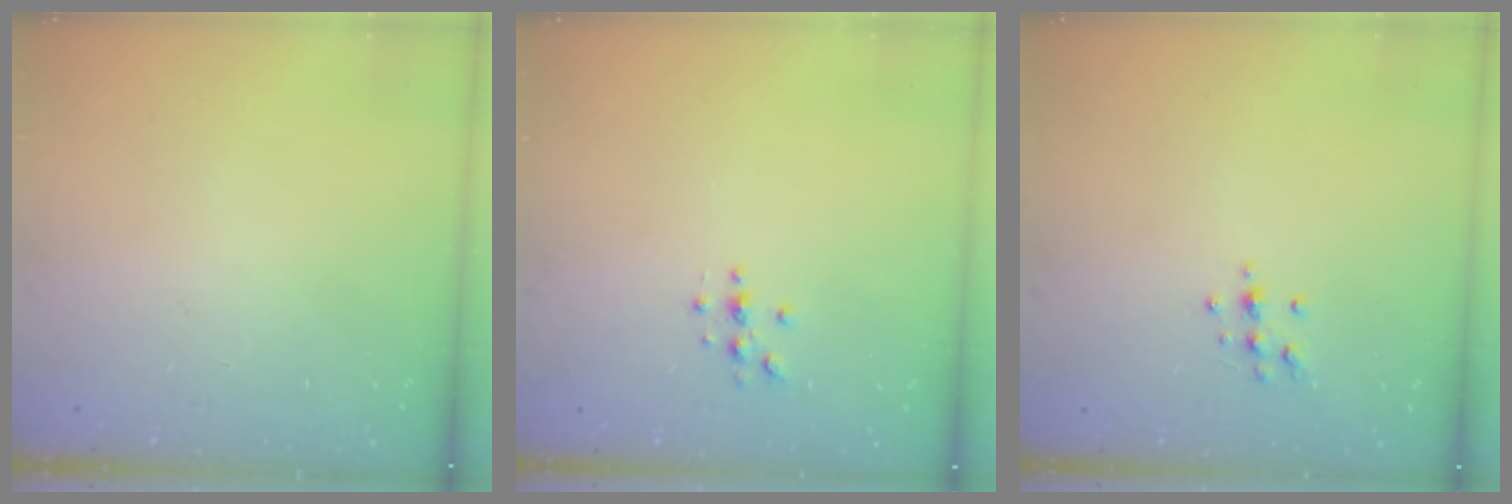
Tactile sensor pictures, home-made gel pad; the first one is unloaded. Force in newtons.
{"total": 3.0, "press": 3.0, "slide": 0.4}
{"total": 6.8, "press": 6.8, "slide": 0.6}